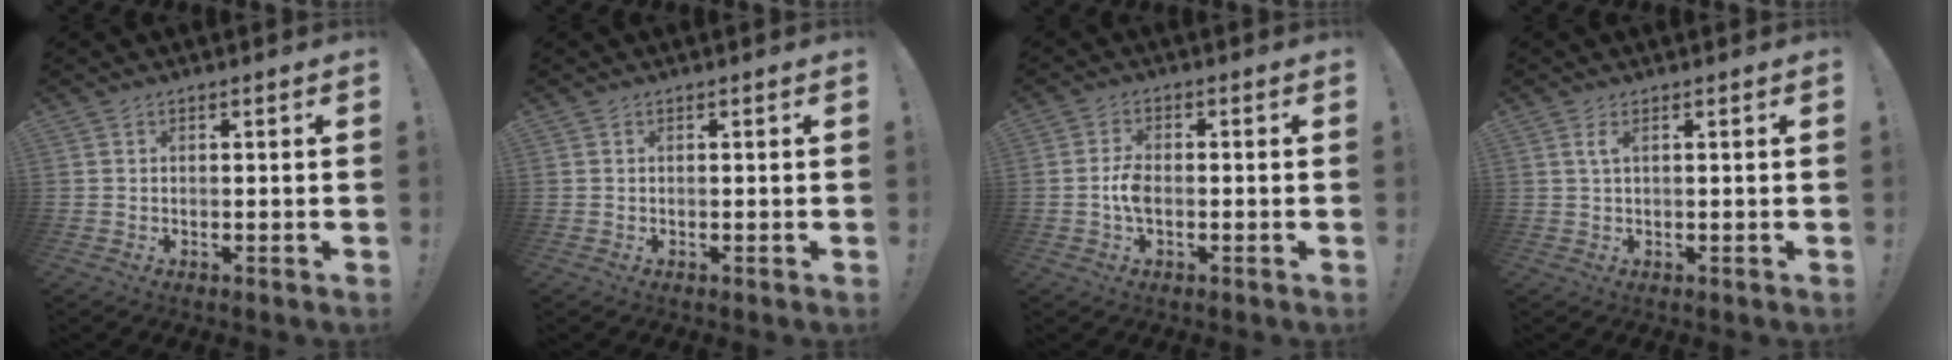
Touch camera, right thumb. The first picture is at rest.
{"total": 0.0}
{"total": 5.0, "force": [-1.2, 2.4, 4.2], "torque": [-0.084, -0.002, -0.025]}
{"total": 2.0, "force": [0.7, 0.1, 1.9], "torque": [-0.031, -0.001, 0.010]}